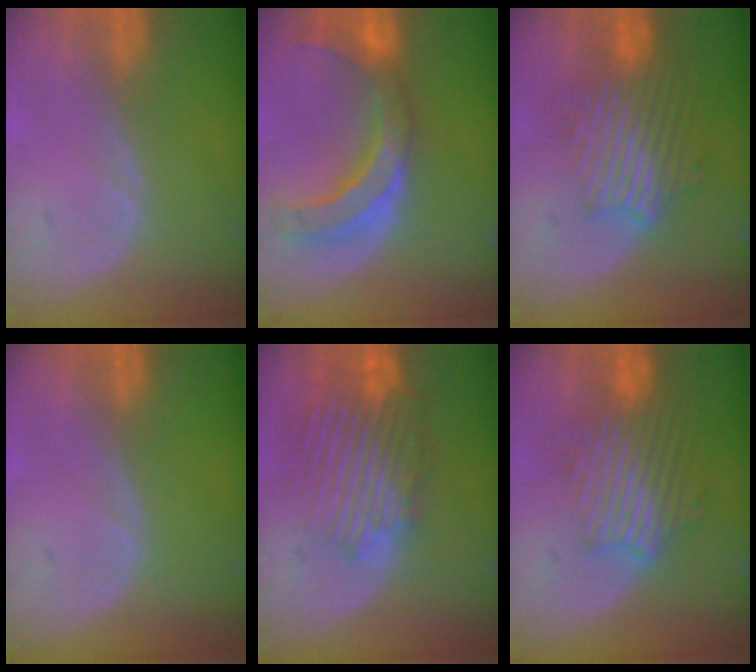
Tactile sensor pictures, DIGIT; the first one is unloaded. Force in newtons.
{"total": 10.6, "press": 9.3, "slide": 5.1}
{"total": 9.4, "press": 8.3, "slide": 4.3}
{"total": 0.0}
{"total": 10.2, "press": 9.1, "slide": 4.7}
{"total": 9.4, "press": 8.3, "slide": 4.3}